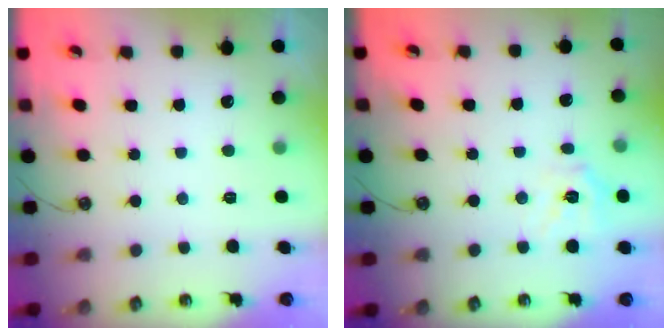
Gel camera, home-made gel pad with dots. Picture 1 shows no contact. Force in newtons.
{"total": 11.1, "press": 11.0, "slide": 1.5}